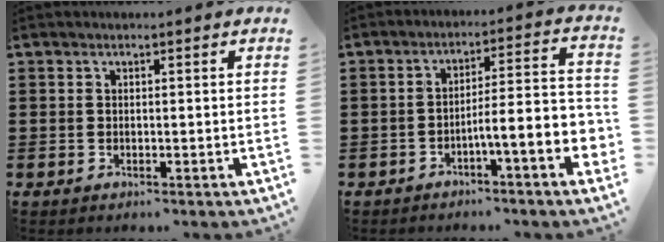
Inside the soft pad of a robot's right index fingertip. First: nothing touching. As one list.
[{"total": 6.9, "force": [-3.1, 0.6, 6.1], "torque": [-0.095, -0.019, -0.061]}]